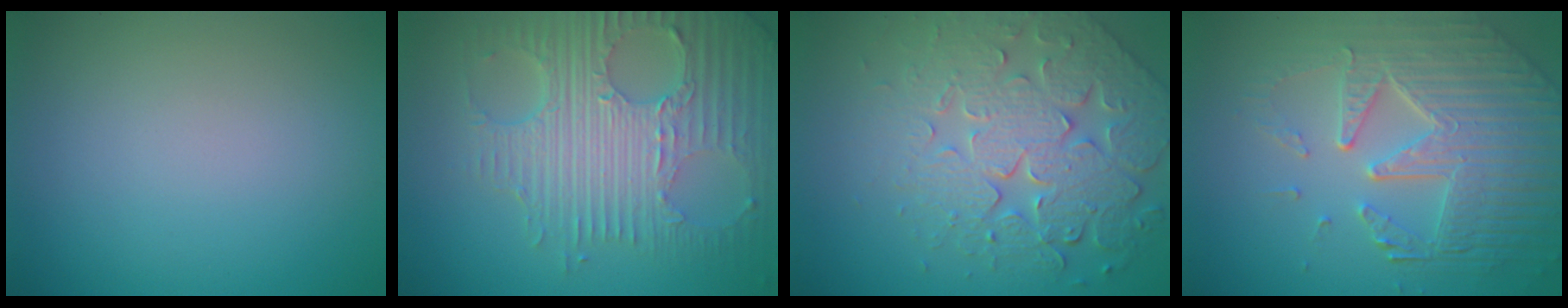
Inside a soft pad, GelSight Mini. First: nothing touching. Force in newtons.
{"total": 8.1, "press": 5.8, "slide": 5.7}
{"total": 7.2, "press": 5.7, "slide": 4.4}
{"total": 7.7, "press": 5.5, "slide": 5.3}